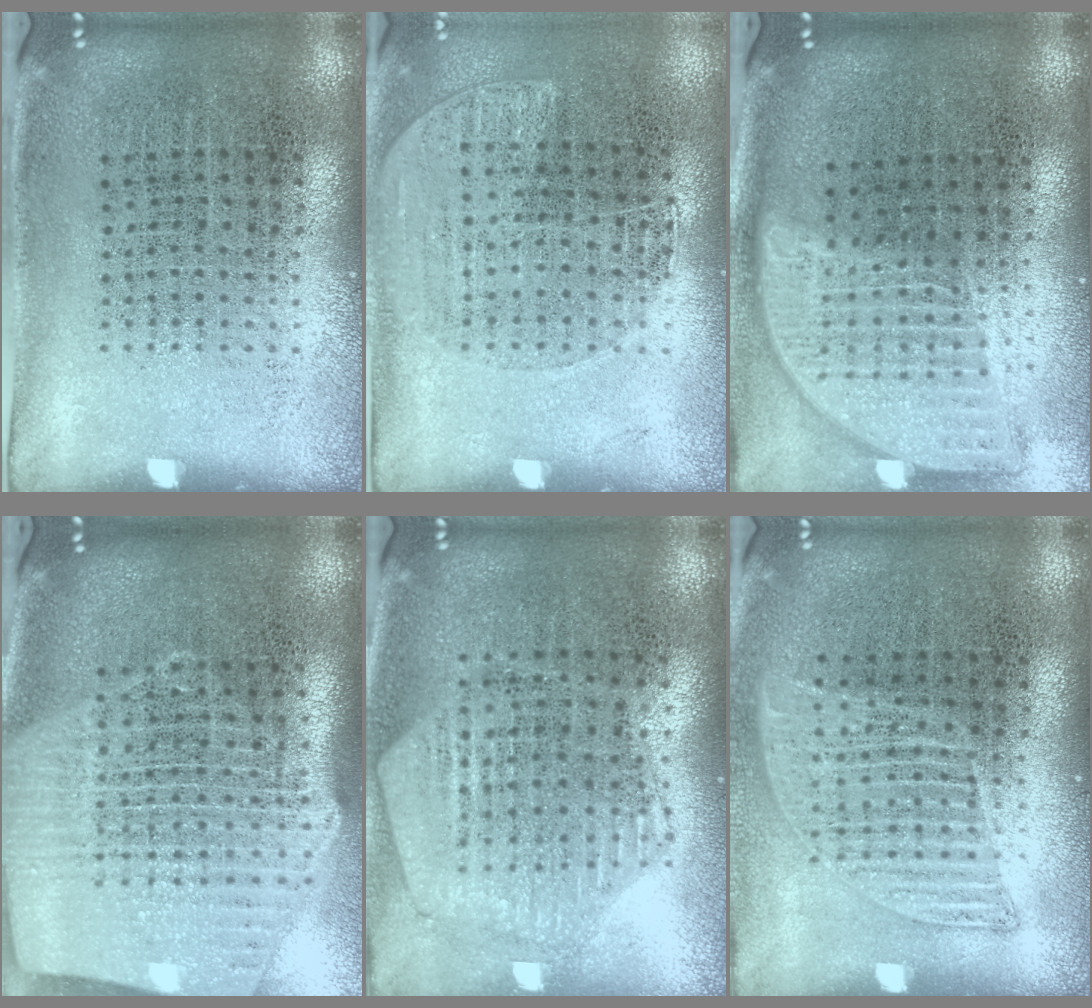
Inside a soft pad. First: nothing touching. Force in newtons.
{"total": 1.2, "press": 1.1, "slide": 0.5}
{"total": 1.9, "press": 1.6, "slide": 1.1}
{"total": 2.6, "press": 2.2, "slide": 1.4}
{"total": 1.2, "press": 1.2, "slide": 0.2}
{"total": 1.3, "press": 1.1, "slide": 0.6}